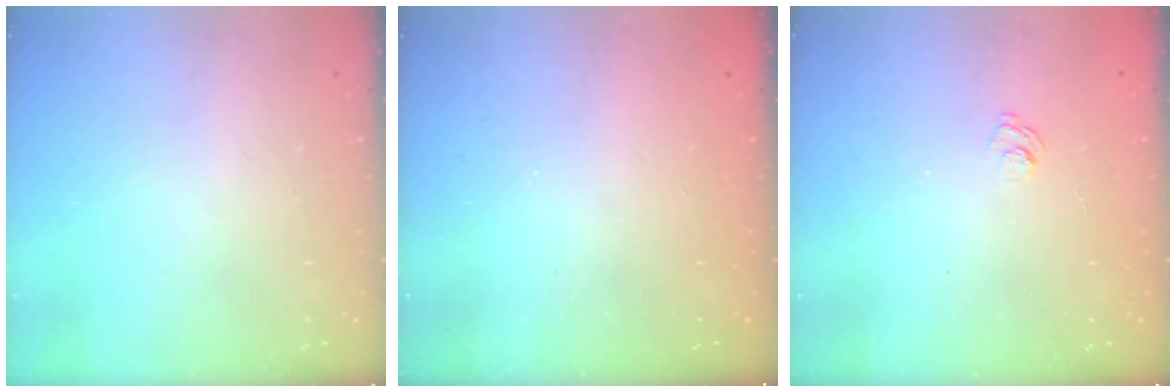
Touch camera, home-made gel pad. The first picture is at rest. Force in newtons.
{"total": 2.4, "press": 2.3, "slide": 0.8}
{"total": 2.4, "press": 2.0, "slide": 1.2}